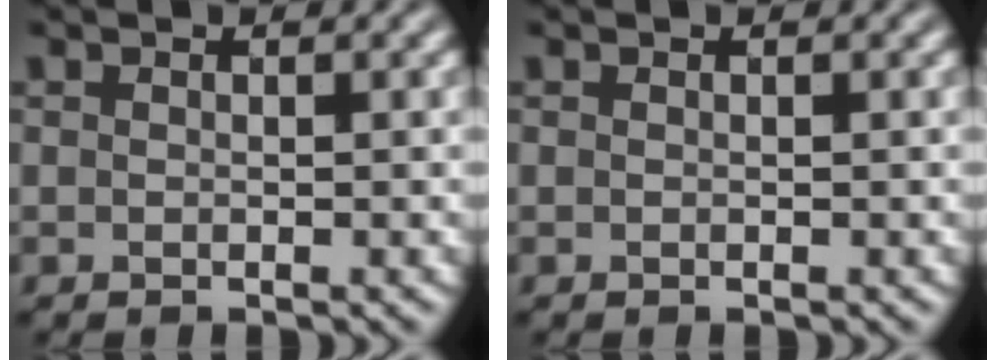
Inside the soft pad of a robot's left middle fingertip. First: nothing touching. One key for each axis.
{"total": 0.0}